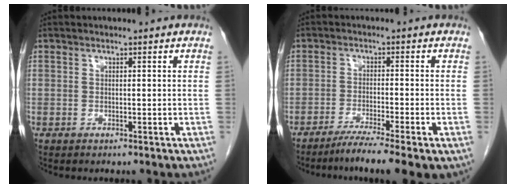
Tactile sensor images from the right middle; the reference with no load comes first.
{"total": 7.7, "force": [-5.3, 0.1, 5.6], "torque": [-0.087, -0.015, -0.085]}